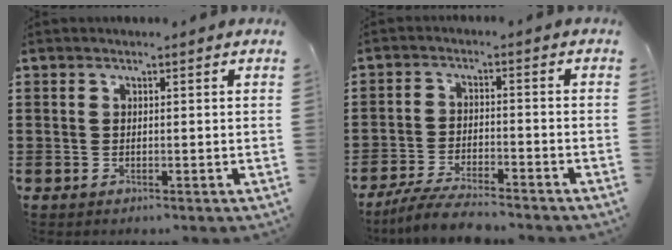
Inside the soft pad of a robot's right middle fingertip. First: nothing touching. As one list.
[{"total": 5.3, "force": [-4.8, 0.2, 2.1], "torque": [-0.049, -0.010, -0.094]}]